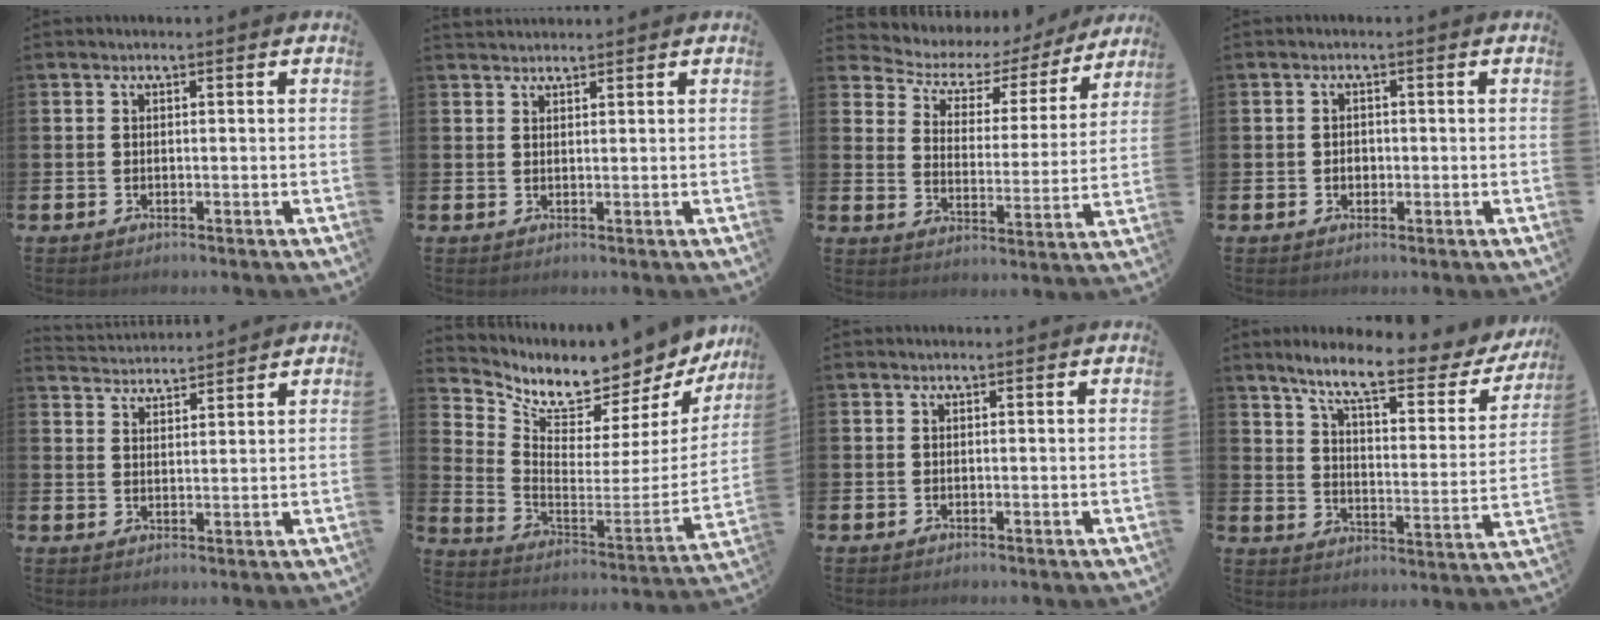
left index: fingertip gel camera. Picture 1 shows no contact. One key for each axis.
{"total": 1.6, "fx": 1.5, "fy": 0.4, "fz": 0.0, "tx": 0.008, "ty": -0.004, "tz": 0.027}
{"total": 5.2, "fx": 4.1, "fy": 3.0, "fz": 1.2, "tx": -0.055, "ty": -0.028, "tz": 0.063}
{"total": 1.5, "fx": -0.1, "fy": 1.2, "fz": 0.8, "tx": -0.006, "ty": 0.004, "tz": -0.007}
{"total": 3.6, "fx": 3.5, "fy": 0.3, "fz": -0.4, "tx": -0.001, "ty": -0.023, "tz": 0.063}
{"total": 7.0, "fx": 6.3, "fy": 2.3, "fz": 1.8, "tx": -0.064, "ty": -0.069, "tz": 0.102}
{"total": 0.0}
{"total": 8.5, "fx": 6.9, "fy": 1.8, "fz": 4.8, "tx": -0.113, "ty": -0.044, "tz": 0.108}